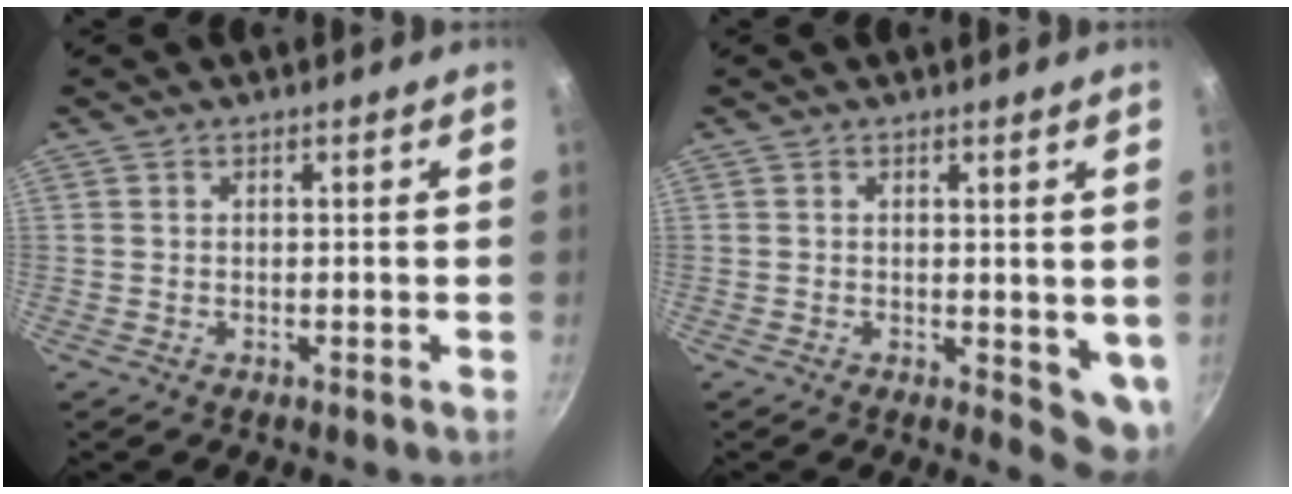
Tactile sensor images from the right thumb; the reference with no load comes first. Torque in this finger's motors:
{"motor_torque": [0.21, 0.33, 0.08, -0.08, 0.13]}